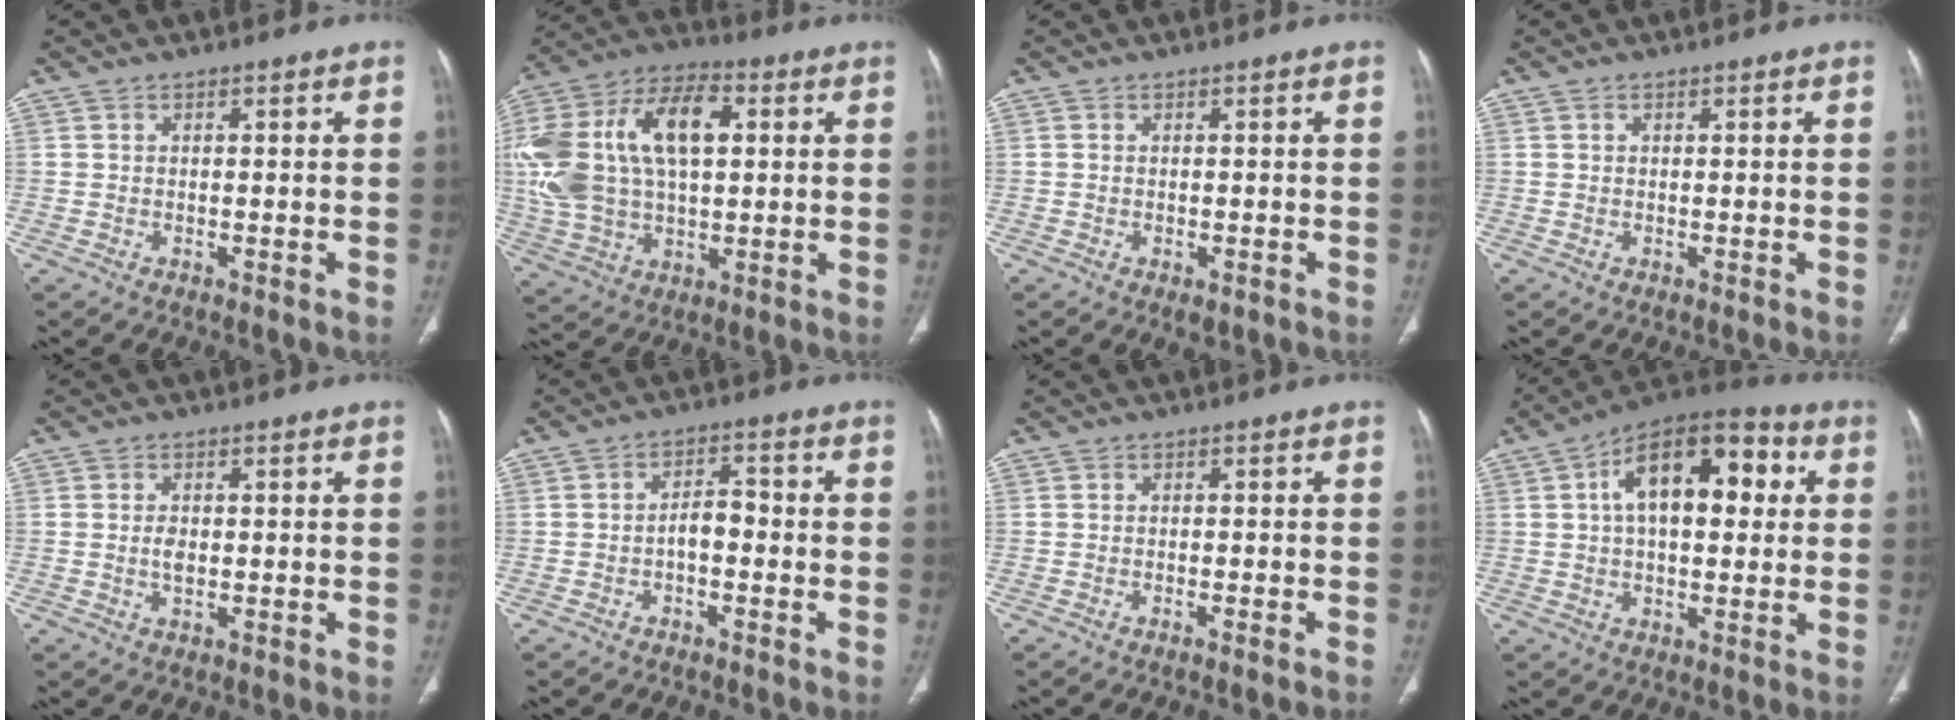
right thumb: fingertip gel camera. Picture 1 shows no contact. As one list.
[{"total": 24.5, "force": [4.1, 14.1, 19.6], "torque": [-0.401, 0.022, 0.070]}, {"total": 1.8, "force": [-0.8, 0.9, 1.3], "torque": [-0.018, 0.001, -0.005]}, {"total": 0.0}, {"total": 2.4, "force": [-0.1, 1.4, 1.9], "torque": [-0.035, 0.000, -0.003]}, {"total": 3.9, "force": [-1.2, 2.2, 3.1], "torque": [-0.041, 0.024, -0.025]}, {"total": 2.0, "force": [-1.6, -0.1, 1.2], "torque": [-0.020, 0.001, -0.017]}, {"total": 17.2, "force": [3.9, 9.1, 14.0], "torque": [-0.188, 0.030, 0.052]}]